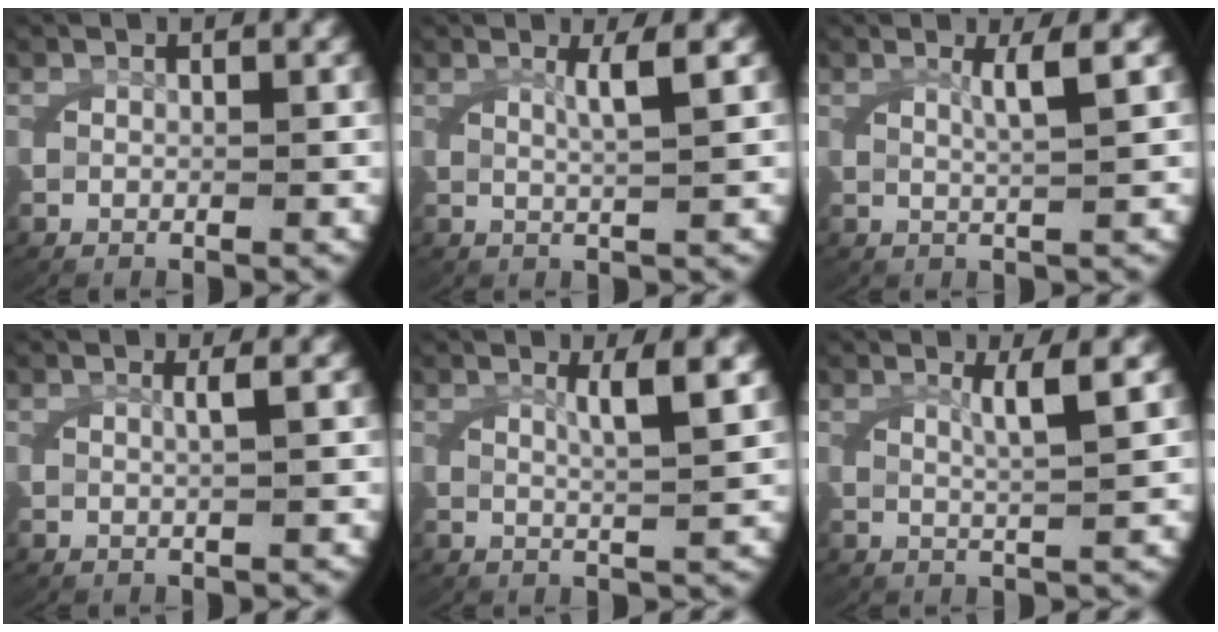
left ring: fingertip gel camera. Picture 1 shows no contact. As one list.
[{"total": 2.5, "force": [1.1, -0.5, 2.2], "torque": [-0.043, -0.002, 0.025]}, {"total": 2.6, "force": [1.1, -0.5, 2.2], "torque": [-0.044, -0.001, 0.025]}, {"total": 1.3, "force": [0.4, -0.5, 1.1], "torque": [-0.024, 0.000, 0.009]}, {"total": 3.3, "force": [1.5, -0.1, 3.0], "torque": [-0.051, -0.002, 0.030]}, {"total": 2.9, "force": [1.3, -0.4, 2.6], "torque": [-0.048, -0.002, 0.029]}]